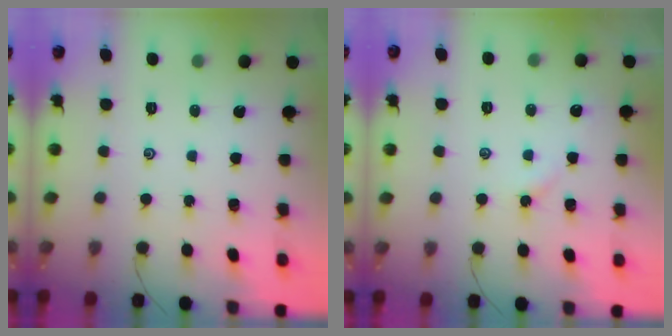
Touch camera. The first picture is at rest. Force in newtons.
{"total": 1.7, "press": 1.6, "slide": 0.4}